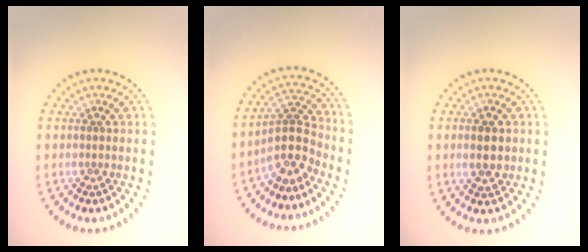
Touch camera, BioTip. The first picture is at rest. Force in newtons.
{"total": 3.7, "press": 3.1, "slide": 2.0}
{"total": 2.4, "press": 2.4, "slide": 0.2}